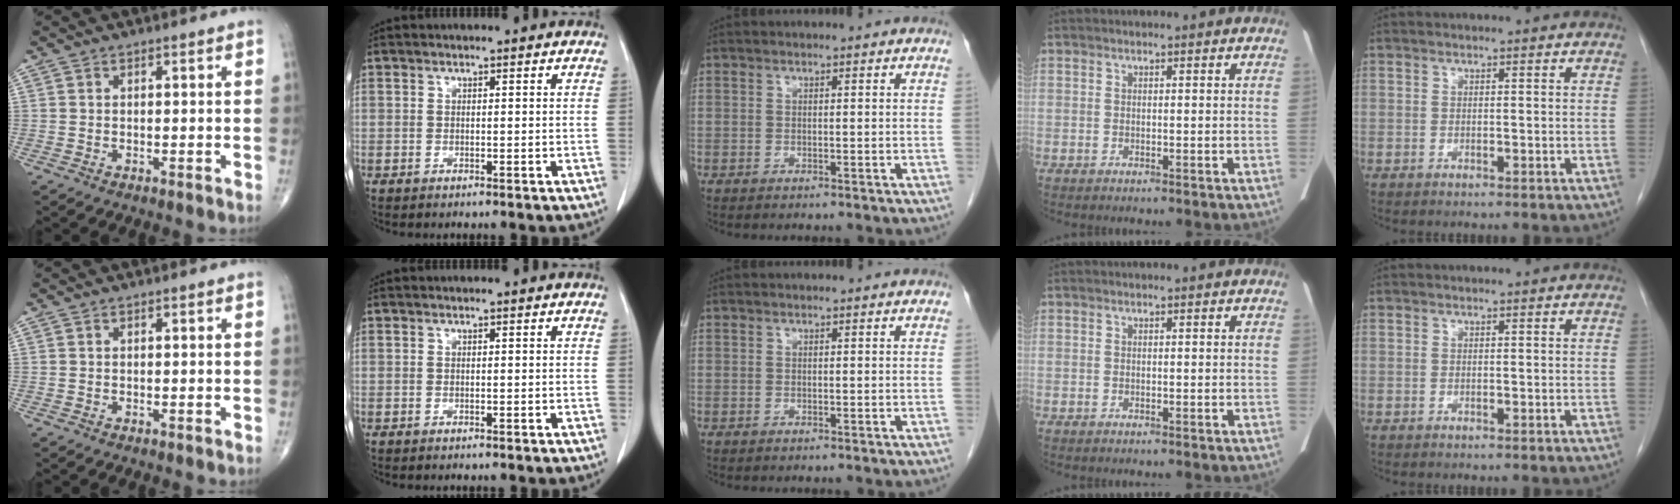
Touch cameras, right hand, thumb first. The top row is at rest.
{}